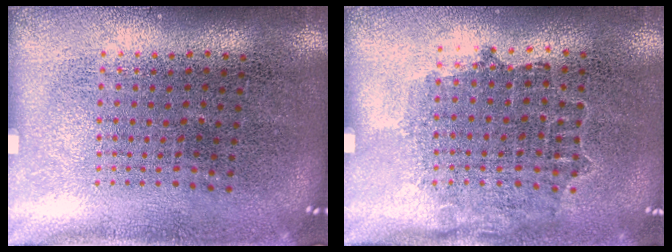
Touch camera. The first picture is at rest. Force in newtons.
{"total": 0.8, "press": 0.8, "slide": 0.3}